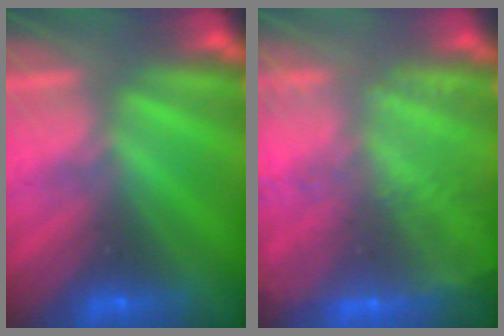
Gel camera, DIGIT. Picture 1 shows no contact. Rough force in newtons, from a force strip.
{"total": 6.1}